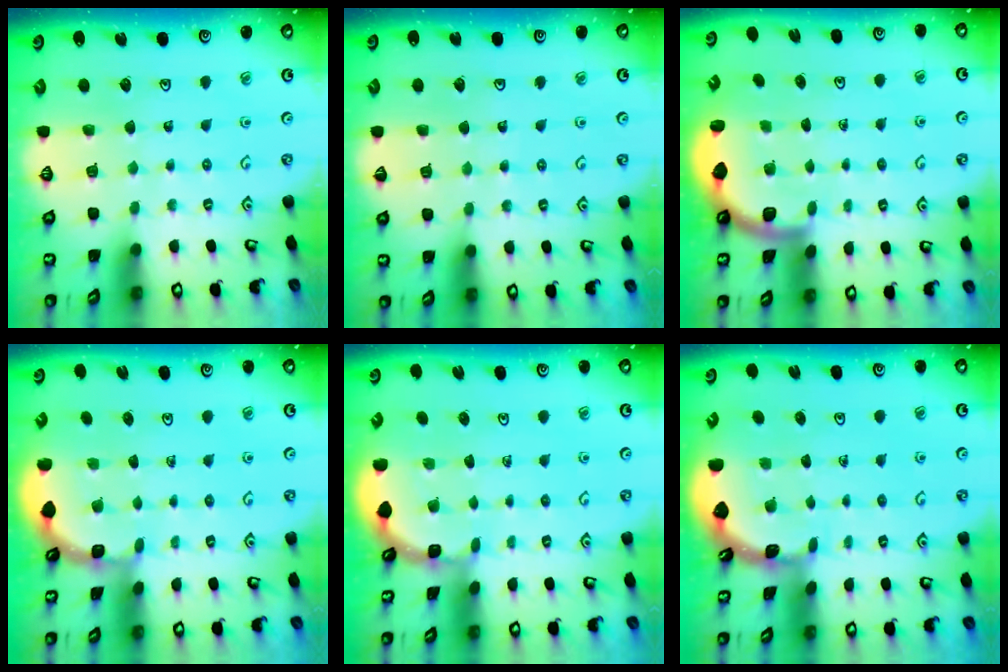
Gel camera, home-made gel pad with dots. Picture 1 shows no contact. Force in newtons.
{"total": 2.8, "press": 2.8, "slide": 0.3}
{"total": 1.6, "press": 1.6, "slide": 0.1}
{"total": 1.9, "press": 1.9, "slide": 0.1}
{"total": 1.7, "press": 1.7, "slide": 0.1}
{"total": 1.7, "press": 1.7, "slide": 0.1}